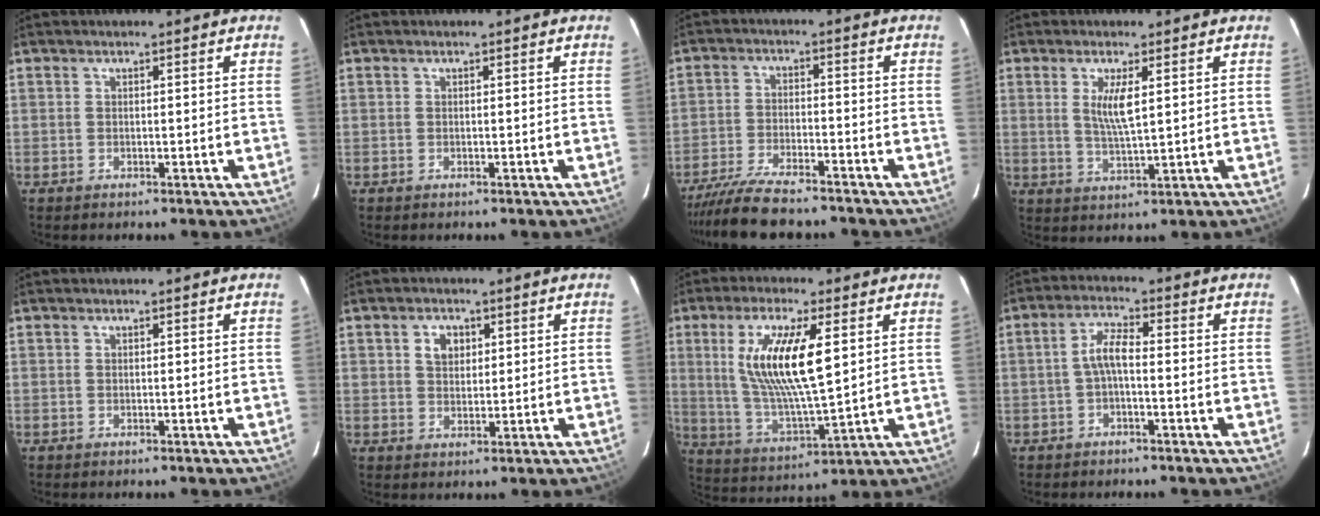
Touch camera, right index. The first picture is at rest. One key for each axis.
{"total": 0.0}
{"total": 12.4, "fx": -11.0, "fy": 2.2, "fz": 5.4, "tx": -0.128, "ty": -0.023, "tz": -0.189}
{"total": 5.2, "fx": 1.4, "fy": 0.8, "fz": 4.9, "tx": -0.095, "ty": -0.007, "tz": 0.029}
{"total": 0.0}
{"total": 3.9, "fx": 1.5, "fy": 2.9, "fz": 2.1, "tx": -0.032, "ty": 0.010, "tz": 0.028}
{"total": 15.4, "fx": 4.2, "fy": 3.7, "fz": 14.3, "tx": -0.276, "ty": -0.004, "tz": 0.089}
{"total": 4.0, "fx": -0.9, "fy": 1.1, "fz": 3.7, "tx": -0.078, "ty": 0.013, "tz": -0.020}